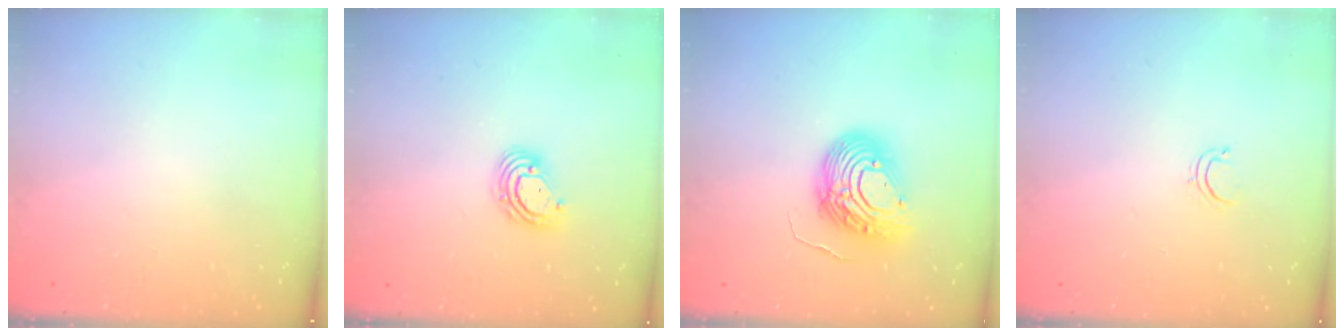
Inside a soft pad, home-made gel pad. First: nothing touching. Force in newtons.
{"total": 6.4, "press": 6.3, "slide": 1.2}
{"total": 12.0, "press": 12.0, "slide": 1.1}
{"total": 3.3, "press": 3.2, "slide": 0.3}